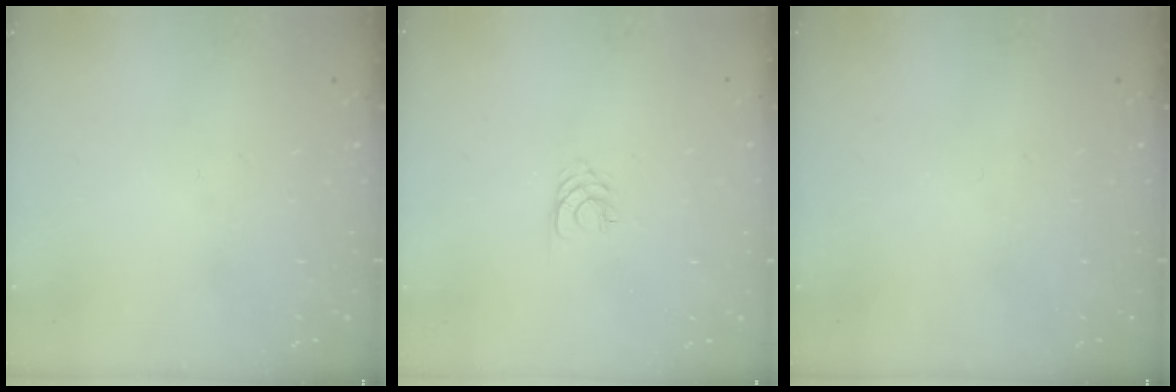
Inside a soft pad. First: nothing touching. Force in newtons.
{"total": 1.7, "press": 1.7, "slide": 0.2}
{"total": 0.0}